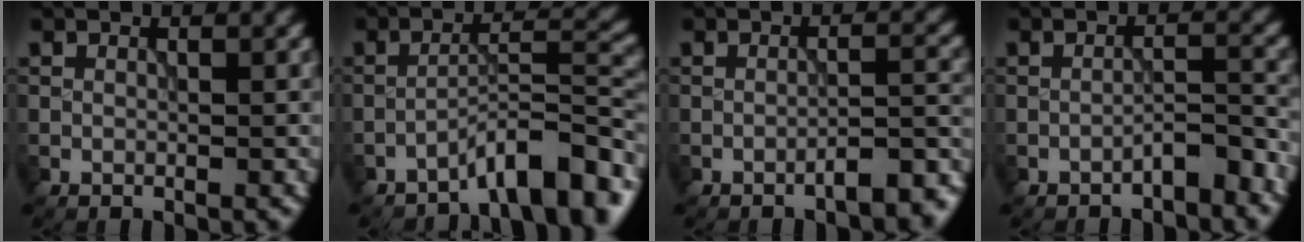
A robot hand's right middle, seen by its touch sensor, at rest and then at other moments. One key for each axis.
{"total": 6.4, "fx": -4.6, "fy": 1.5, "fz": 4.2, "tx": -0.062, "ty": 0.013, "tz": -0.076}
{"total": 4.1, "fx": -2.7, "fy": 1.1, "fz": 2.9, "tx": -0.032, "ty": 0.008, "tz": -0.040}
{"total": 2.3, "fx": -1.7, "fy": 0.5, "fz": 1.5, "tx": -0.020, "ty": 0.014, "tz": -0.030}